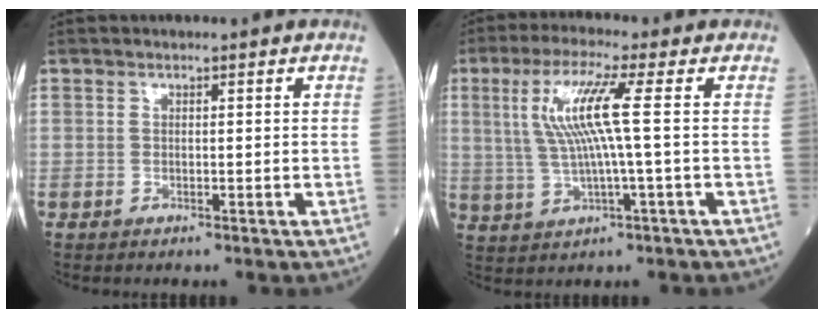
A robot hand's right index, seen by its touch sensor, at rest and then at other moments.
{"total": 8.7, "force": [1.6, -0.5, 8.5], "torque": [-0.180, 0.009, 0.033]}